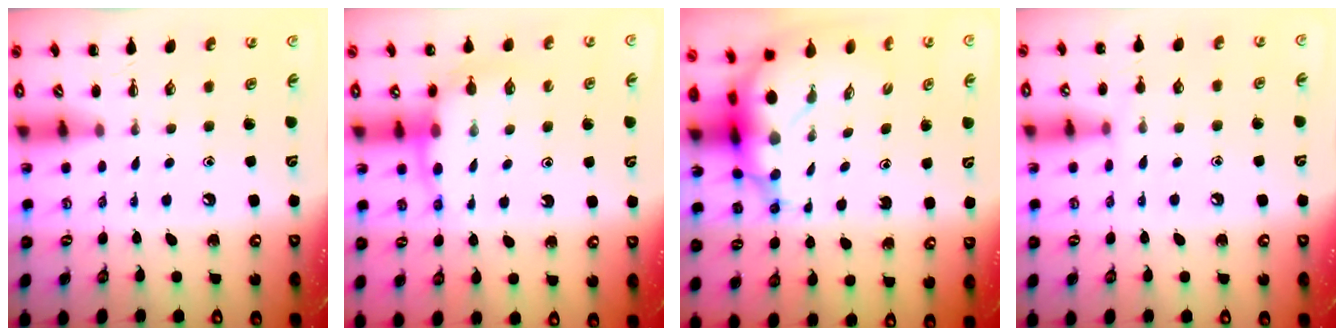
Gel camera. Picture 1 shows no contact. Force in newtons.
{"total": 10.2, "press": 10.1, "slide": 1.6}
{"total": 9.7, "press": 9.4, "slide": 2.3}
{"total": 4.5, "press": 4.1, "slide": 1.7}